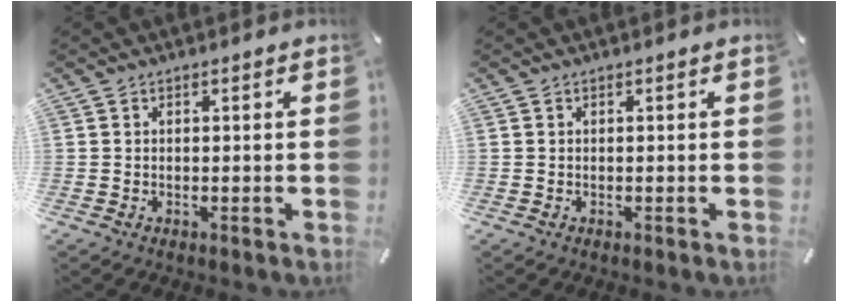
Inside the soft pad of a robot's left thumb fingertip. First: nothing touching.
{"total": 0.0}